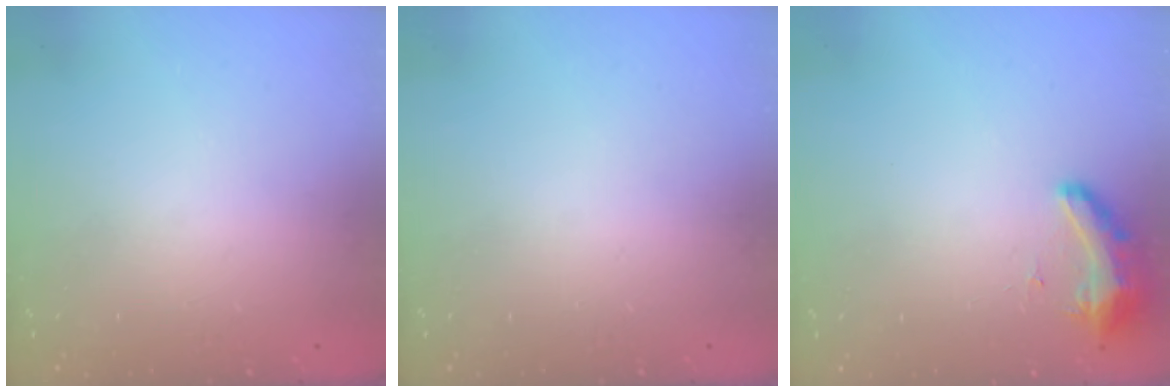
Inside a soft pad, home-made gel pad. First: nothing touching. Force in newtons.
{"total": 0.0}
{"total": 8.5, "press": 8.3, "slide": 1.6}